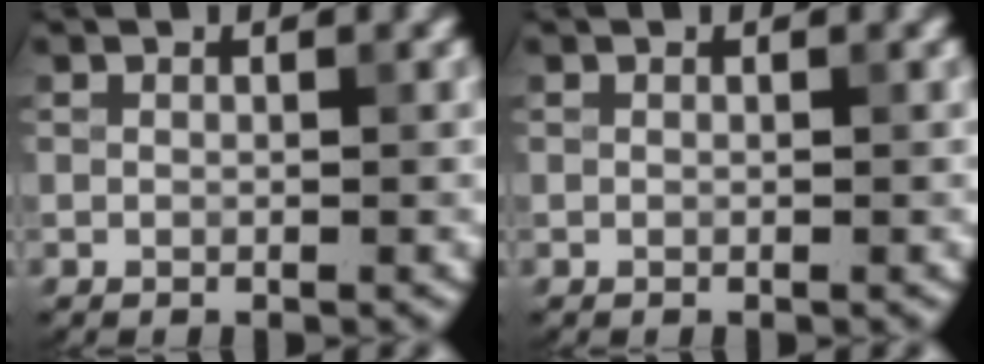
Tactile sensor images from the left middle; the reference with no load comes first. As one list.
[{"total": 0.0}]